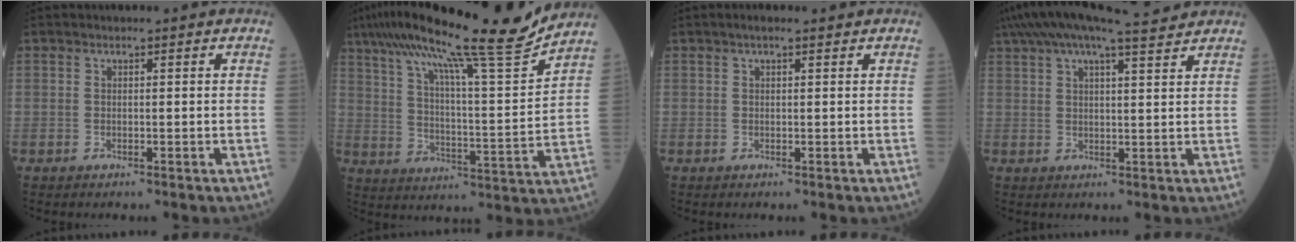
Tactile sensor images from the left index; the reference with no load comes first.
{"total": 21.1, "force": [17.5, -0.6, 11.9], "torque": [-0.200, -0.002, 0.266]}
{"total": 1.6, "force": [1.2, 0.3, 1.1], "torque": [-0.023, 0.013, 0.016]}
{"total": 12.3, "force": [10.6, 0.8, 6.1], "torque": [-0.117, 0.038, 0.160]}